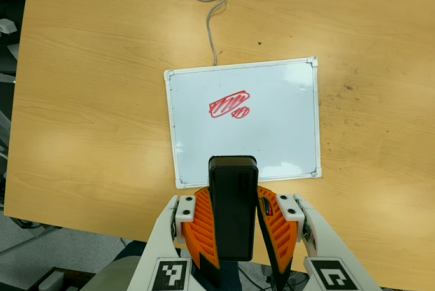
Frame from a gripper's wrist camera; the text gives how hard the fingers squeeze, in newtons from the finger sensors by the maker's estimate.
{"total": 9.1, "left": 7.5, "right": 10.7}